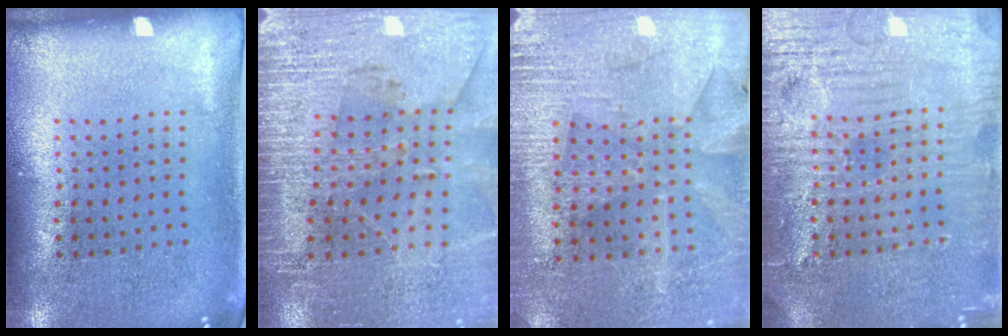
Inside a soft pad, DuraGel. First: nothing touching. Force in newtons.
{"total": 3.2, "press": 3.2, "slide": 0.3}
{"total": 2.9, "press": 2.8, "slide": 0.5}
{"total": 5.7, "press": 5.7, "slide": 0.6}